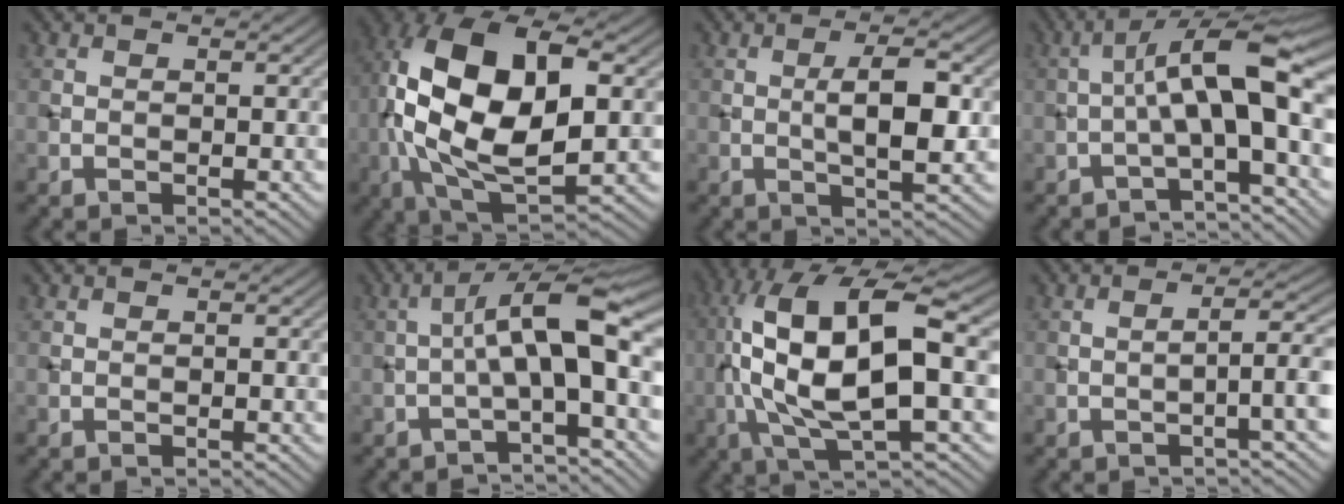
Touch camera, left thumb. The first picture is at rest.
{"total": 17.0, "force": [1.3, 8.7, 14.5], "torque": [-0.293, 0.010, 0.016]}
{"total": 5.6, "force": [0.1, 1.6, 5.4], "torque": [-0.094, 0.003, 0.003]}
{"total": 9.8, "force": [-1.0, 2.4, 9.5], "torque": [-0.148, 0.032, -0.030]}
{"total": 0.0}
{"total": 8.8, "force": [-0.8, 2.1, 8.5], "torque": [-0.133, 0.033, -0.028]}
{"total": 14.8, "force": [0.8, 4.8, 14.0], "torque": [-0.288, 0.012, 0.008]}
{"total": 4.0, "force": [-1.0, 0.6, 3.8], "torque": [-0.057, 0.017, -0.025]}